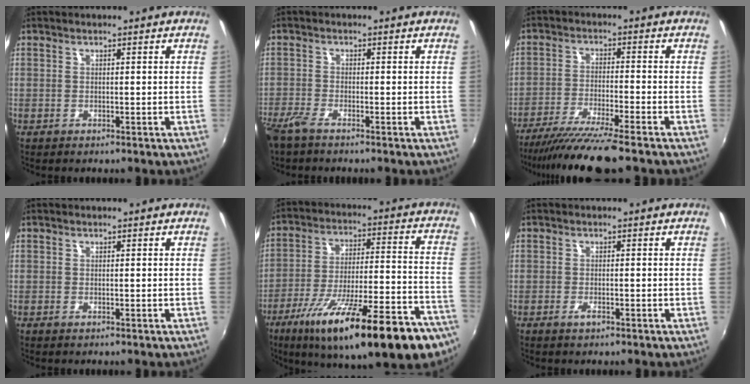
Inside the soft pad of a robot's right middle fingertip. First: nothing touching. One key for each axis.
{"total": 3.5, "fx": -2.7, "fy": 0.7, "fz": 2.0, "tx": -0.056, "ty": -0.008, "tz": -0.058}
{"total": 11.7, "fx": -9.9, "fy": -0.2, "fz": 6.3, "tx": -0.136, "ty": -0.031, "tz": -0.170}
{"total": 0.0}
{"total": 27.5, "fx": -18.5, "fy": 6.6, "fz": 19.3, "tx": -0.303, "ty": -0.051, "tz": -0.268}
{"total": 1.2, "fx": -0.8, "fy": 0.5, "fz": 0.7, "tx": -0.014, "ty": -0.003, "tz": -0.015}